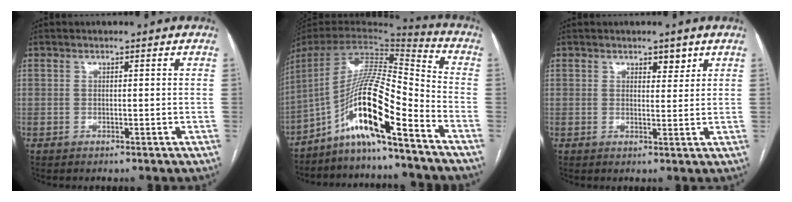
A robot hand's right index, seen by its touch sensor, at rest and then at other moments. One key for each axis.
{"total": 15.1, "fx": -9.2, "fy": 0.4, "fz": 12.0, "tx": -0.220, "ty": 0.018, "tz": -0.166}
{"total": 2.4, "fx": 1.6, "fy": 1.1, "fz": 1.4, "tx": -0.017, "ty": -0.005, "tz": 0.024}